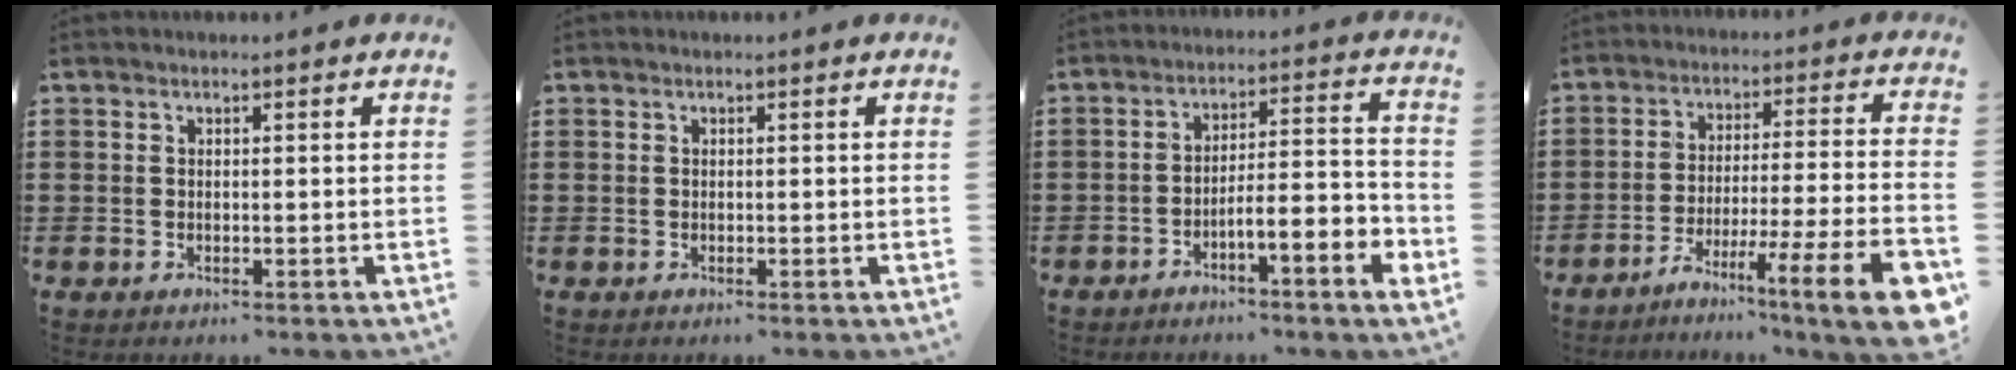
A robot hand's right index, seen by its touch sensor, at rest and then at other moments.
{"total": 0.0}
{"total": 5.9, "force": [-3.9, 0.6, 4.4], "torque": [-0.075, -0.009, -0.074]}
{"total": 10.7, "force": [-7.1, 0.5, 8.0], "torque": [-0.123, 0.009, -0.129]}